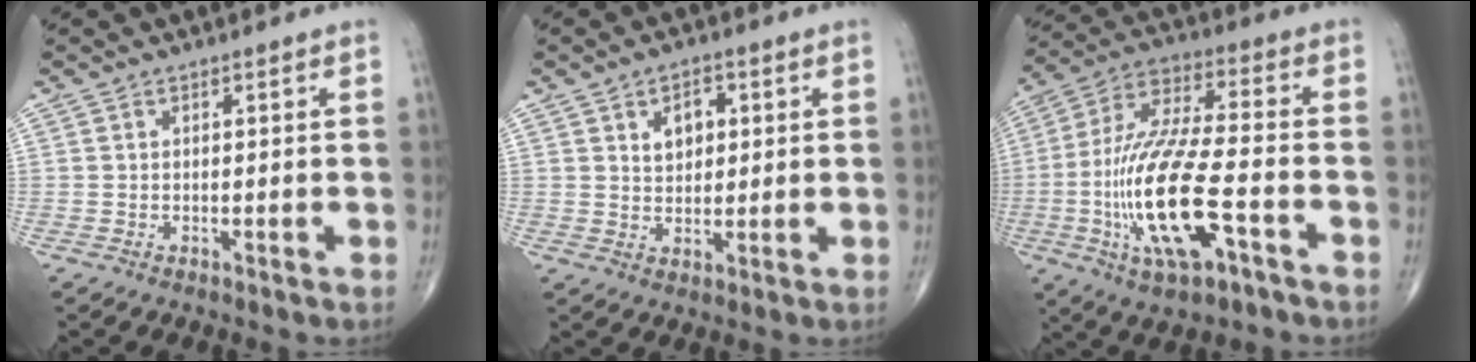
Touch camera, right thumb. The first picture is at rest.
{"total": 5.3, "force": [1.8, 3.5, 3.5], "torque": [-0.036, -0.006, 0.029]}
{"total": 20.4, "force": [-6.1, 6.7, 18.3], "torque": [-0.385, 0.029, -0.100]}